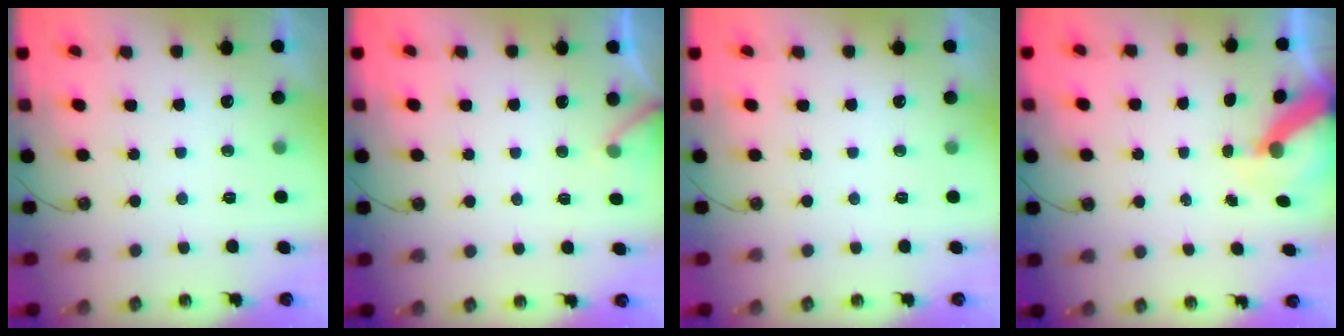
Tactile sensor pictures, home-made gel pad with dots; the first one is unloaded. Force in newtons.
{"total": 4.4, "press": 4.4, "slide": 0.2}
{"total": 0.0}
{"total": 8.5, "press": 8.4, "slide": 1.0}